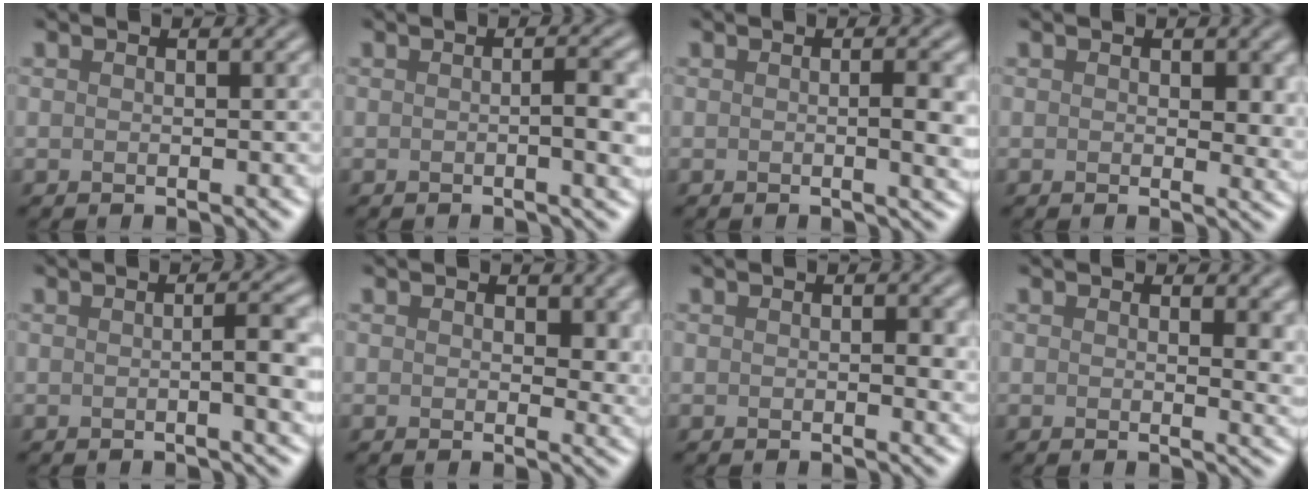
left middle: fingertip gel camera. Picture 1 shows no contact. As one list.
[{"total": 3.0, "force": [-0.1, 0.6, 2.9], "torque": [-0.040, 0.001, -0.004]}, {"total": 3.0, "force": [0.0, 0.7, 3.0], "torque": [-0.037, -0.002, -0.001]}, {"total": 2.7, "force": [0.7, 1.4, 2.2], "torque": [-0.023, -0.006, 0.008]}, {"total": 3.9, "force": [-0.1, 0.9, 3.8], "torque": [-0.048, 0.005, -0.006]}, {"total": 3.3, "force": [0.9, 2.0, 2.4], "torque": [-0.027, -0.006, 0.010]}, {"total": 1.4, "force": [0.0, 0.5, 1.3], "torque": [-0.016, -0.004, 0.001]}, {"total": 3.1, "force": [0.9, 1.2, 2.7], "torque": [-0.024, -0.005, 0.014]}]